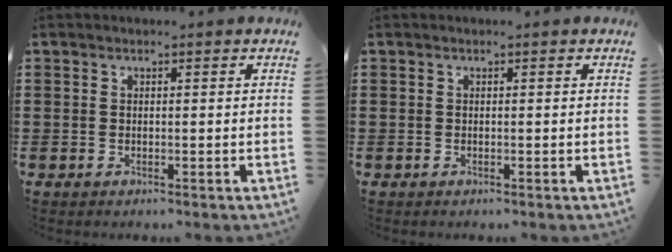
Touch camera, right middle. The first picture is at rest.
{"total": 0.0}